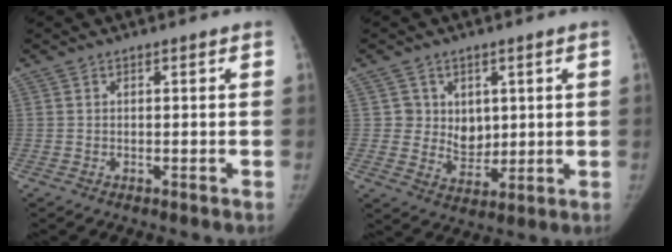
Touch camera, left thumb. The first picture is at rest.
{"total": 6.5, "force": [2.1, 5.9, 1.7], "torque": [0.010, -0.011, 0.041]}